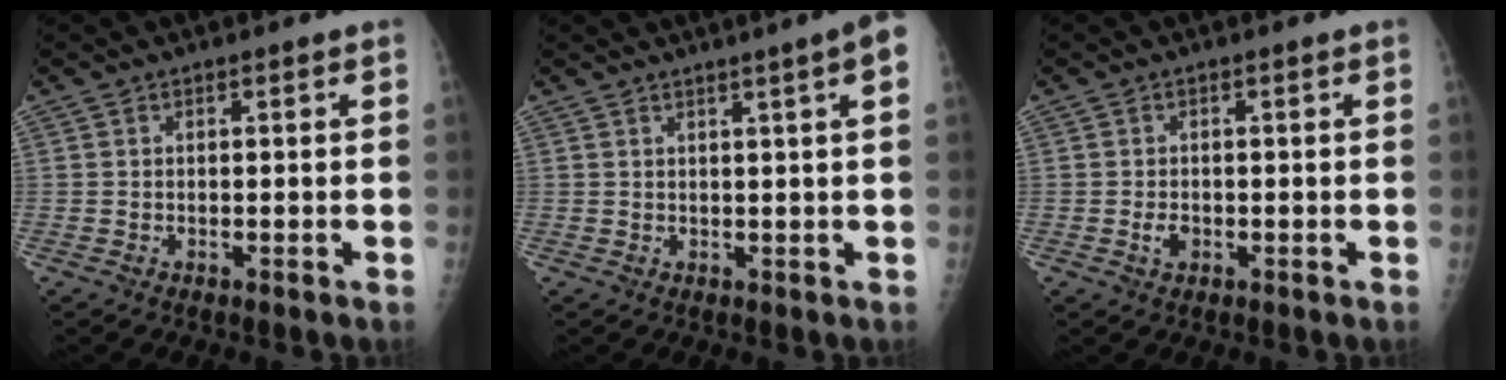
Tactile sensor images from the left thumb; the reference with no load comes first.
{"total": 5.5, "force": [2.7, -0.4, 4.8], "torque": [-0.060, 0.003, 0.034]}
{"total": 1.7, "force": [-0.3, 1.2, 1.2], "torque": [-0.018, 0.001, -0.005]}